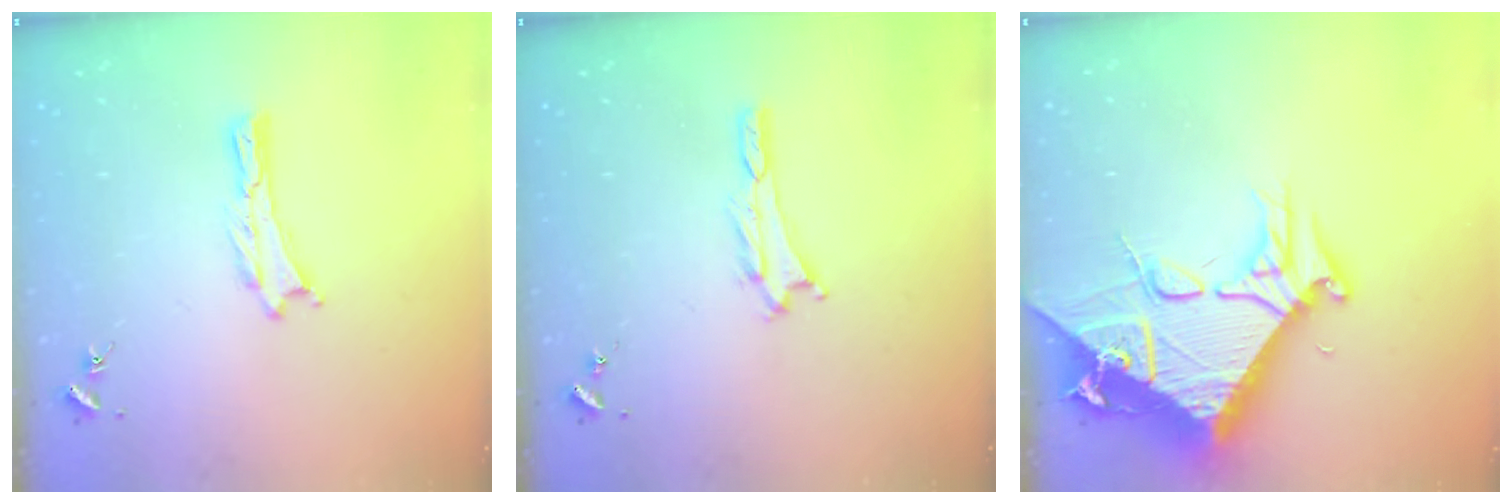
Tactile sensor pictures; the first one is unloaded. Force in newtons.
{"total": 0.7, "press": 0.7, "slide": 0.2}
{"total": 17.0, "press": 16.9, "slide": 1.6}